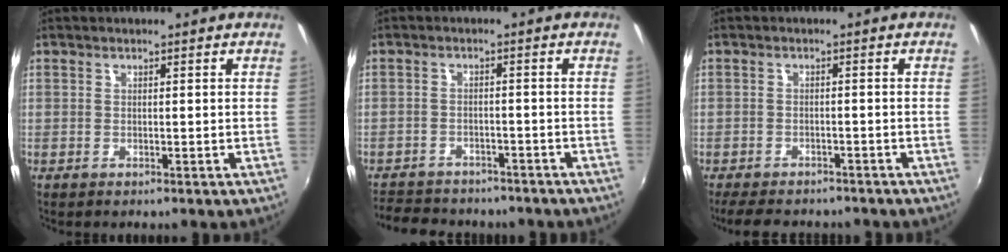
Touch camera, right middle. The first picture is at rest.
{"total": 11.7, "force": [-9.9, 4.7, 4.1], "torque": [-0.107, -0.008, -0.144]}
{"total": 8.5, "force": [-7.2, 3.1, 3.3], "torque": [-0.081, -0.012, -0.109]}